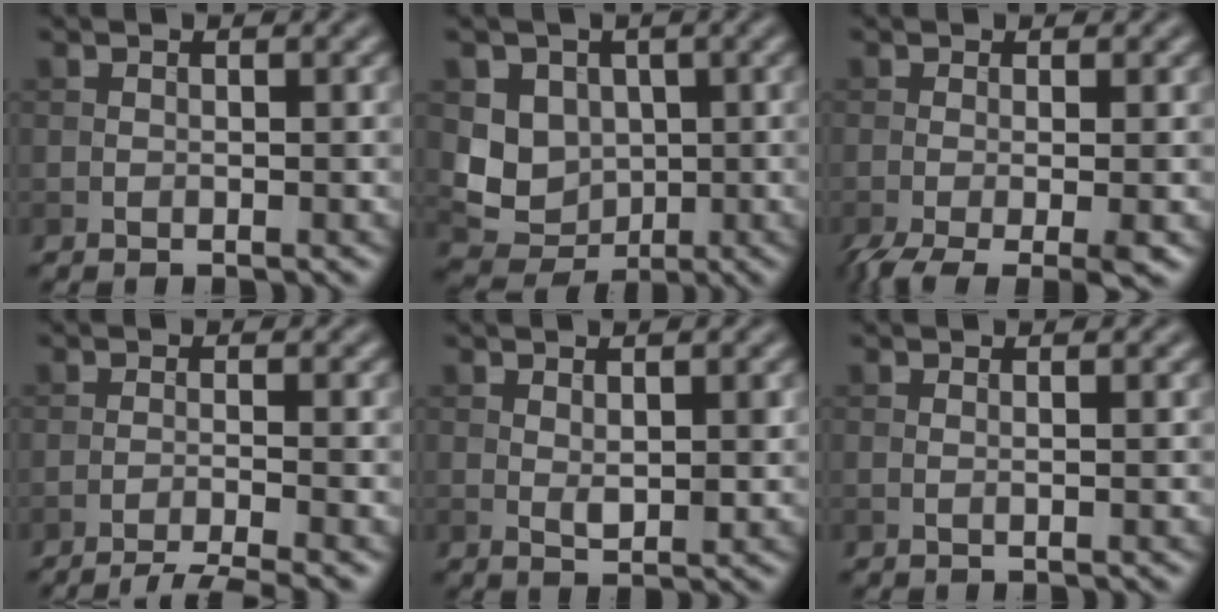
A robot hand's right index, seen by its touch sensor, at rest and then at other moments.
{"total": 4.5, "force": [0.5, 4.1, 1.8], "torque": [-0.025, -0.010, 0.009]}
{"total": 5.0, "force": [-2.3, 1.3, 4.3], "torque": [-0.069, -0.014, -0.043]}
{"total": 4.2, "force": [-3.1, 0.5, 2.7], "torque": [-0.037, -0.002, -0.065]}
{"total": 1.6, "force": [0.5, 0.7, 1.4], "torque": [-0.024, -0.006, 0.014]}
{"total": 0.8, "force": [0.2, 0.3, 0.7], "torque": [-0.006, 0.001, -0.002]}